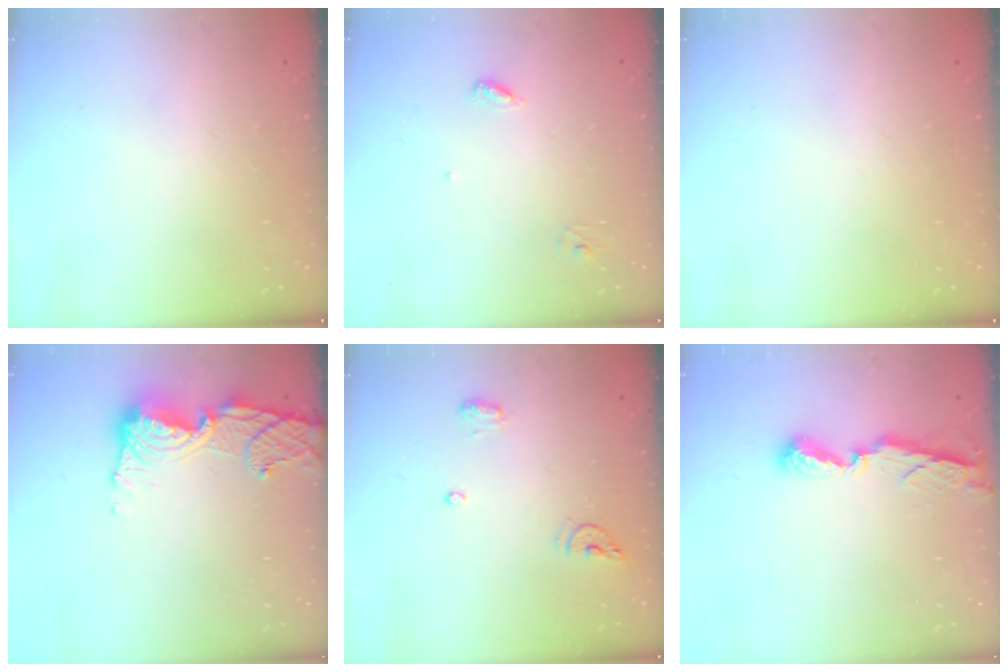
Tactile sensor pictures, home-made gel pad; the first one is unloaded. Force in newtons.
{"total": 3.4, "press": 3.4, "slide": 0.3}
{"total": 0.0}
{"total": 13.3, "press": 13.2, "slide": 1.6}
{"total": 6.8, "press": 6.7, "slide": 1.2}
{"total": 7.8, "press": 7.8, "slide": 0.5}